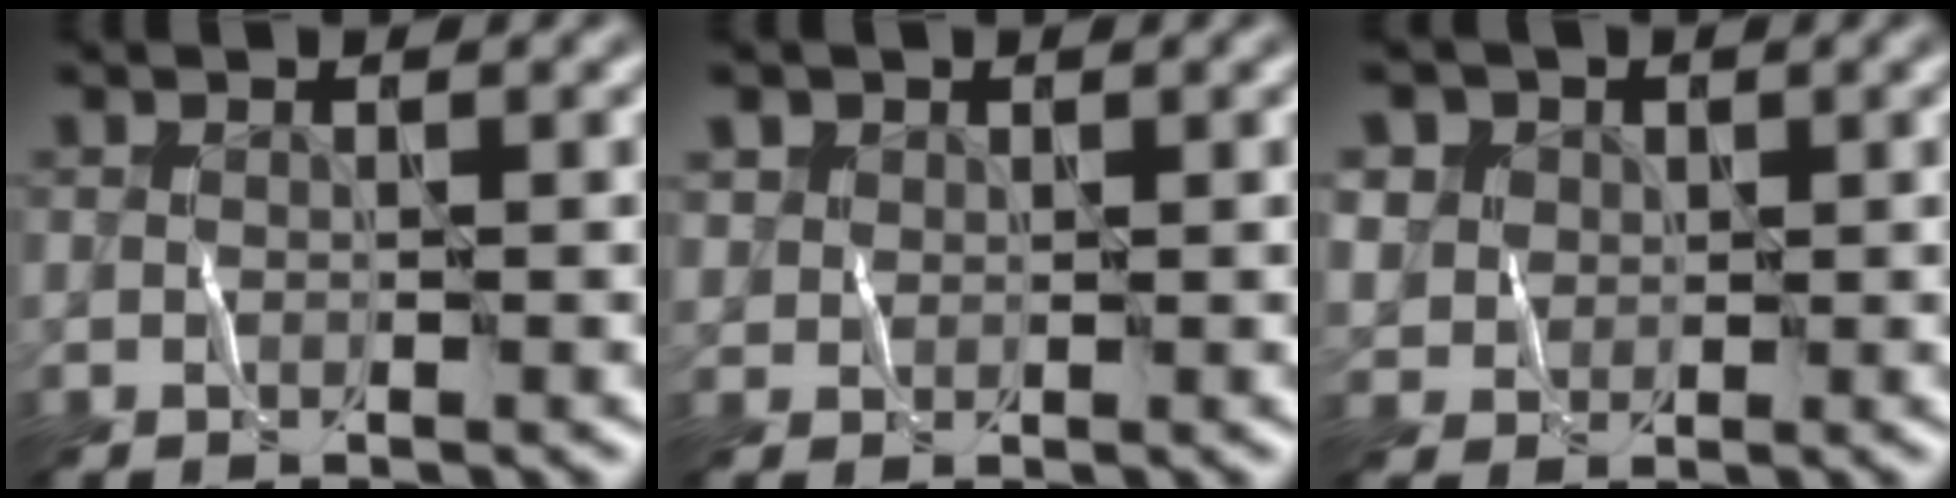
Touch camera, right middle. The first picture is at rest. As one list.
[{"total": 1.0, "force": [0.8, 0.6, -0.3], "torque": [-0.001, 0.008, 0.010]}, {"total": 3.2, "force": [1.9, 2.6, 0.2], "torque": [-0.040, 0.011, 0.041]}]